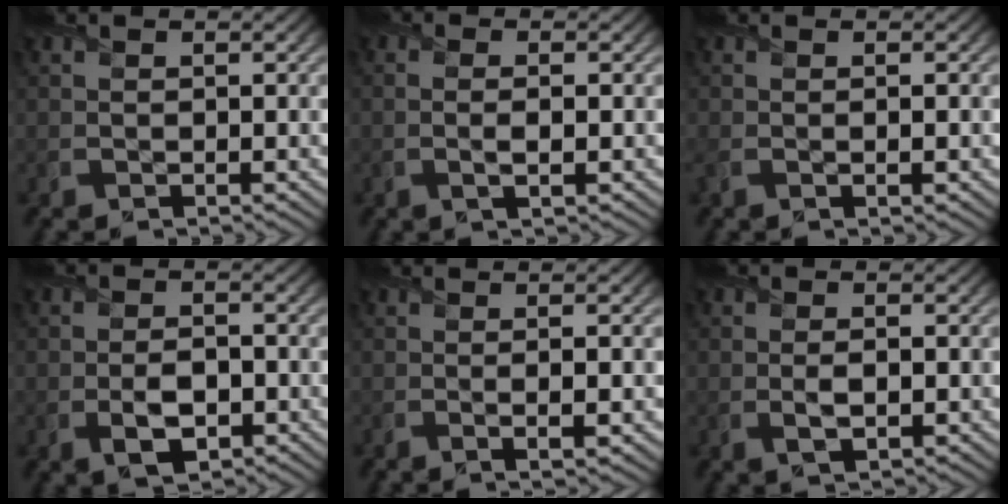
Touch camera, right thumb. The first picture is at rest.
{"total": 2.0, "force": [-0.4, 0.4, 1.9], "torque": [-0.039, 0.000, -0.010]}
{"total": 1.4, "force": [-0.2, 0.1, 1.4], "torque": [-0.028, 0.001, -0.006]}
{"total": 4.3, "force": [-1.5, 2.5, 3.2], "torque": [-0.066, -0.009, -0.026]}
{"total": 3.6, "force": [0.0, 0.7, 3.5], "torque": [-0.051, 0.007, -0.007]}
{"total": 2.3, "force": [-0.4, 1.0, 2.1], "torque": [-0.046, -0.007, -0.005]}